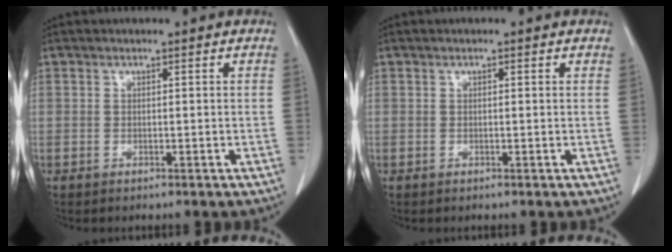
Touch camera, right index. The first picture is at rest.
{"total": 0.5, "force": [0.2, 0.2, 0.4], "torque": [-0.010, 0.002, 0.002]}